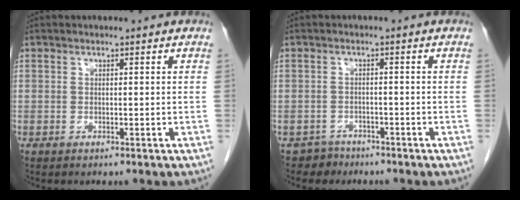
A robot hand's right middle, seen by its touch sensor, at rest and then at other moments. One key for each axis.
{"total": 2.3, "fx": -1.8, "fy": 1.3, "fz": -0.7, "tx": 0.006, "ty": 0.007, "tz": -0.029}